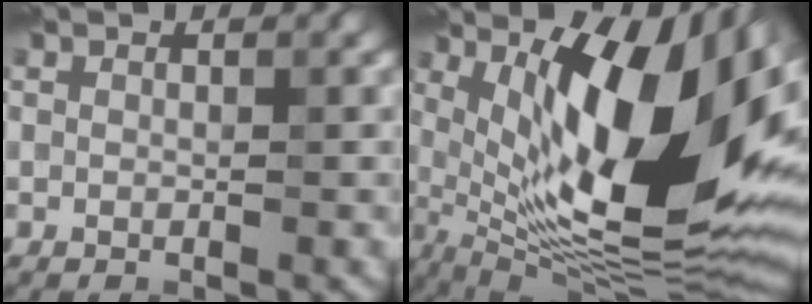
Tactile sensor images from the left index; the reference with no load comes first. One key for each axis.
{"total": 17.1, "fx": 3.0, "fy": 6.6, "fz": 15.4, "tx": -0.241, "ty": -0.010, "tz": 0.065}